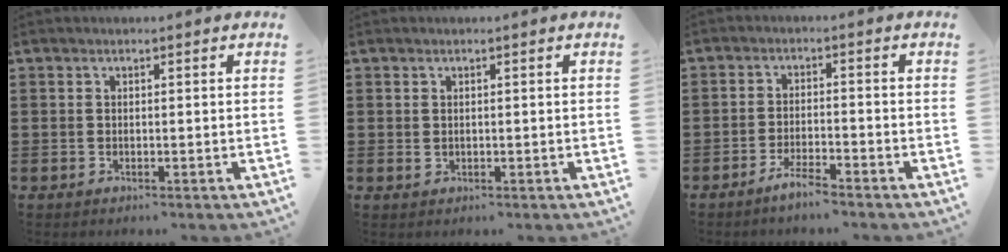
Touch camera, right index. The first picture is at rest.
{"total": 0.7, "force": [0.2, 0.5, 0.4], "torque": [-0.009, 0.003, 0.003]}
{"total": 3.0, "force": [-2.6, 0.3, 1.5], "torque": [-0.034, 0.004, -0.051]}